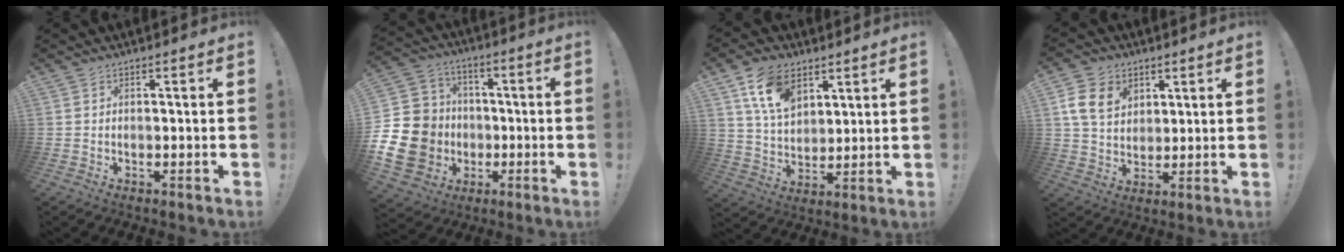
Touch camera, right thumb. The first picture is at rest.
{"total": 19.0, "force": [-4.4, 16.7, 7.8], "torque": [-0.135, 0.037, -0.049]}
{"total": 13.3, "force": [7.5, 8.5, 7.0], "torque": [-0.118, -0.028, 0.145]}
{"total": 11.5, "force": [5.1, 8.5, 5.8], "torque": [-0.097, -0.008, 0.101]}